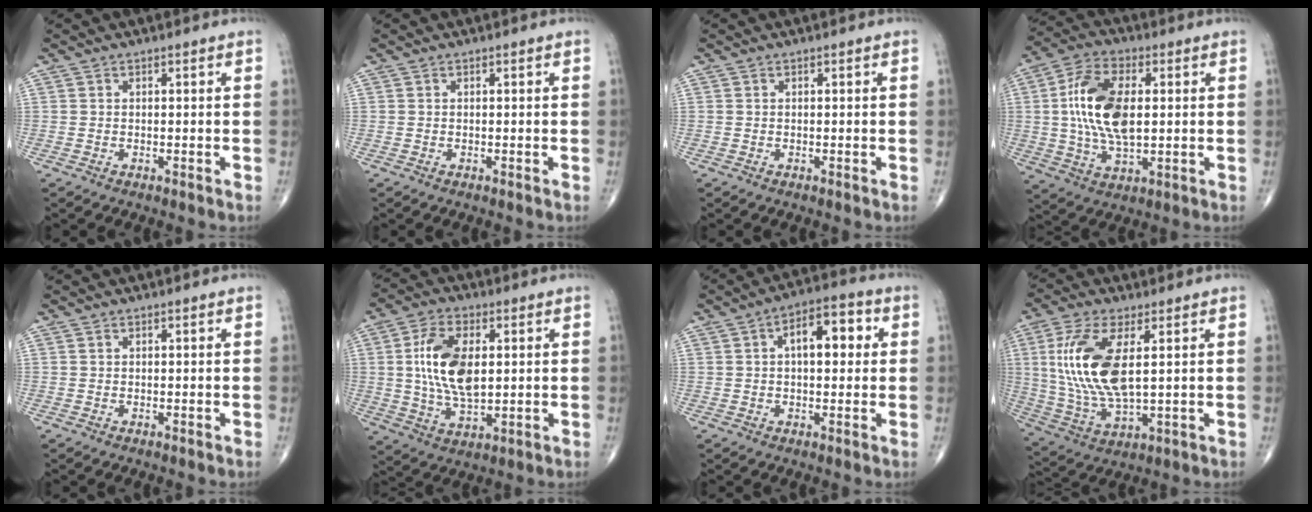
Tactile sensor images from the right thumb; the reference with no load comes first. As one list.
[{"total": 0.0}, {"total": 0.0}, {"total": 14.6, "force": [1.5, 7.5, 12.5], "torque": [-0.243, 0.003, 0.027]}, {"total": 0.0}, {"total": 13.0, "force": [1.8, 6.7, 11.0], "torque": [-0.206, -0.007, 0.037]}, {"total": 9.2, "force": [1.9, 4.6, 7.8], "torque": [-0.096, 0.021, 0.020]}, {"total": 15.4, "force": [2.9, 6.2, 13.8], "torque": [-0.303, -0.015, 0.066]}]